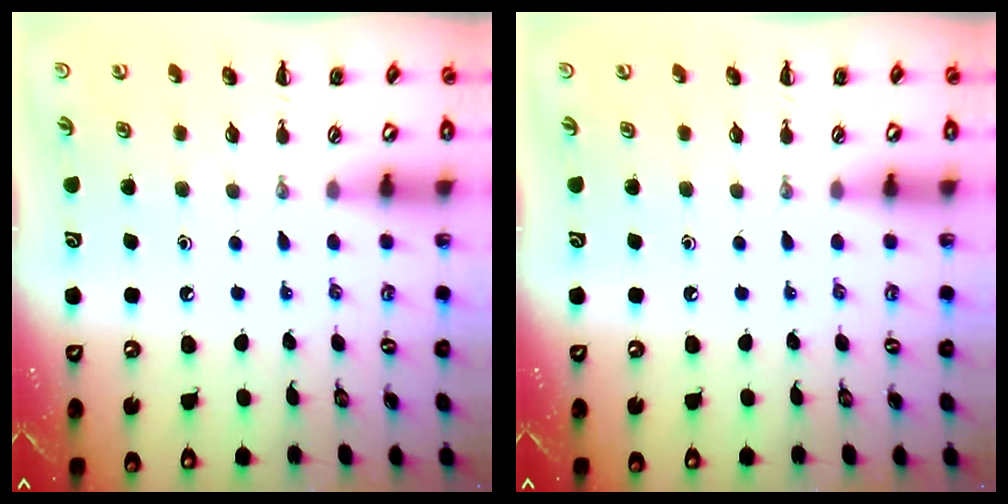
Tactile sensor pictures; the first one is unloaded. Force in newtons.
{"total": 0.0}